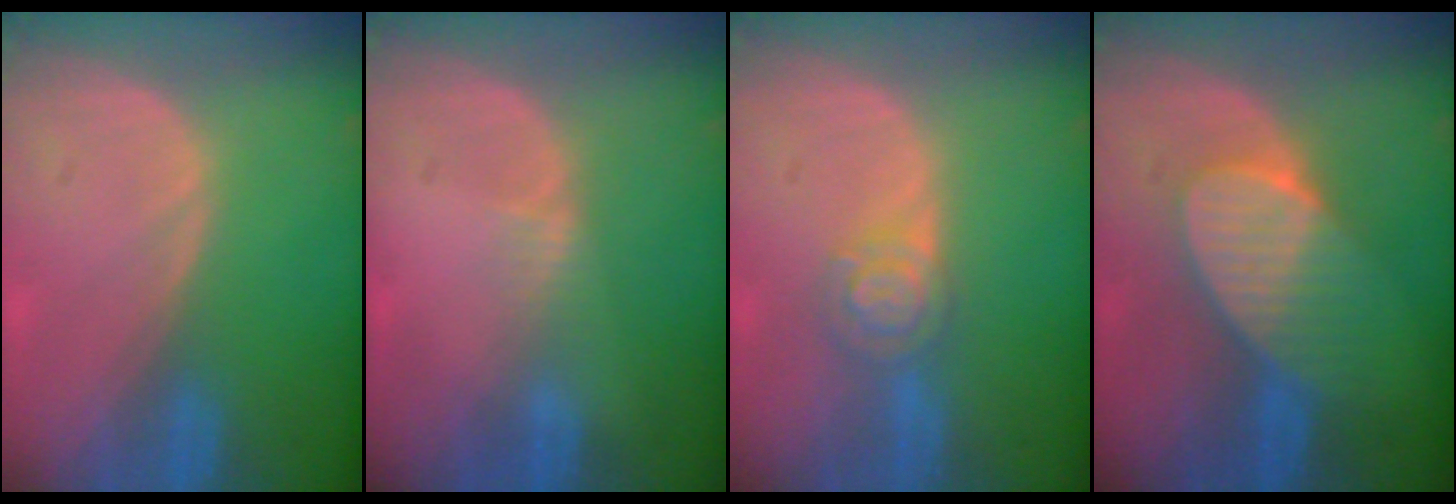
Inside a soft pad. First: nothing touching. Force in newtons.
{"total": 1.3, "press": 1.1, "slide": 0.8}
{"total": 5.0, "press": 4.4, "slide": 2.4}
{"total": 6.9, "press": 6.9, "slide": 0.4}